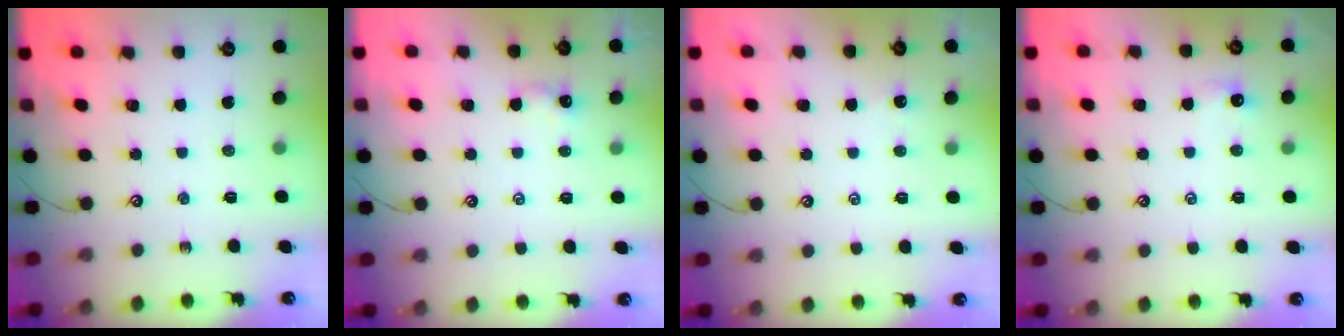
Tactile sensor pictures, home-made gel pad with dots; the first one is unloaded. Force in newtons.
{"total": 1.4, "press": 1.3, "slide": 0.3}
{"total": 2.5, "press": 2.5, "slide": 0.3}
{"total": 0.7, "press": 0.5, "slide": 0.5}